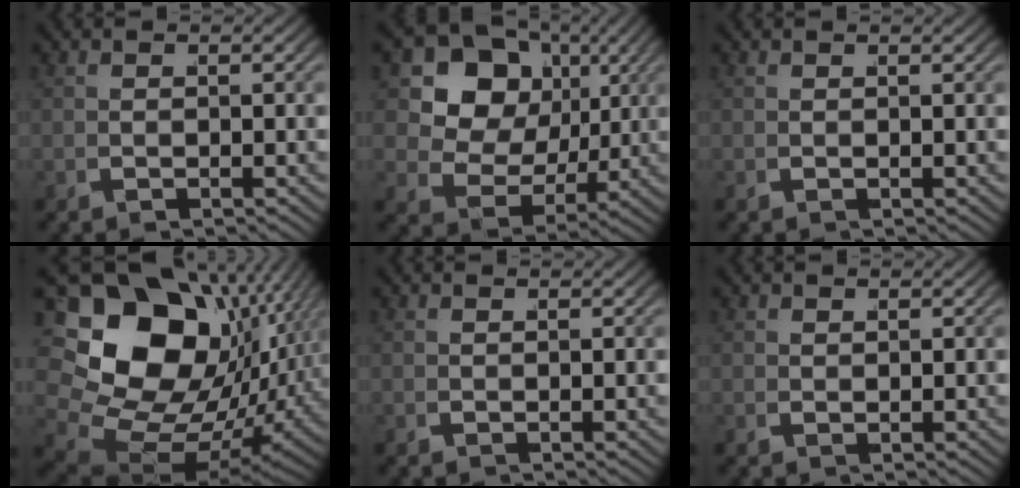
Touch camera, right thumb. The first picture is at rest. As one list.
[{"total": 13.2, "force": [2.7, 10.2, 7.9], "torque": [-0.181, -0.021, 0.043]}, {"total": 0.8, "force": [0.5, -0.6, -0.3], "torque": [0.006, 0.007, 0.007]}, {"total": 23.1, "force": [-0.1, 16.7, 16.0], "torque": [-0.304, -0.045, 0.009]}, {"total": 0.7, "force": [0.4, -0.5, -0.3], "torque": [0.008, 0.007, 0.007]}, {"total": 1.0, "force": [0.8, -0.5, -0.4], "torque": [0.010, 0.005, 0.017]}]